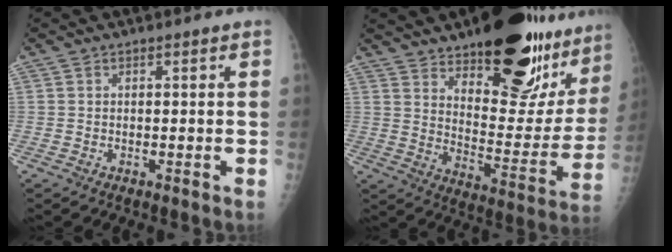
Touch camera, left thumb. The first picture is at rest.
{"total": 27.5, "force": [19.3, 9.5, 17.2], "torque": [-0.205, -0.101, 0.271]}